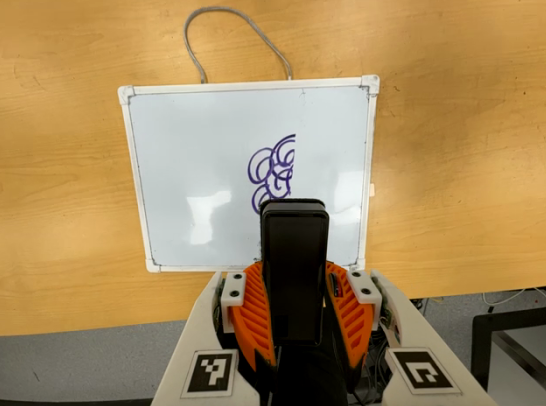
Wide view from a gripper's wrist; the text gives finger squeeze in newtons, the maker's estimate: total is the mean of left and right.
{"total": 9.9, "left": 7.5, "right": 12.4}